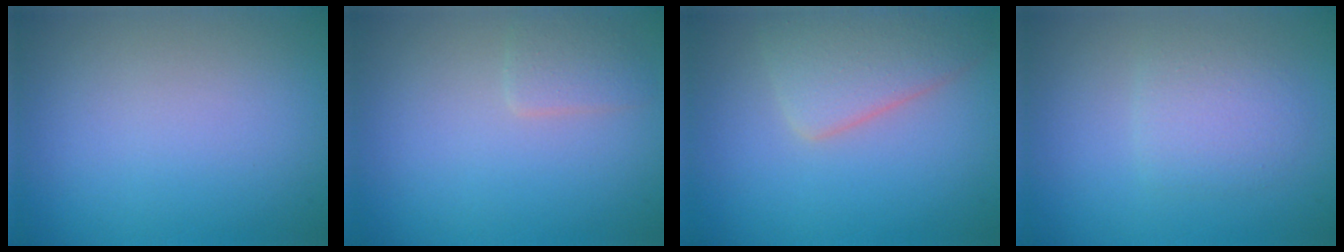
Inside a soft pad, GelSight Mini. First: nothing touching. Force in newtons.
{"total": 1.6, "press": 1.5, "slide": 0.2}
{"total": 4.6, "press": 4.5, "slide": 0.3}
{"total": 2.3, "press": 2.3, "slide": 0.1}